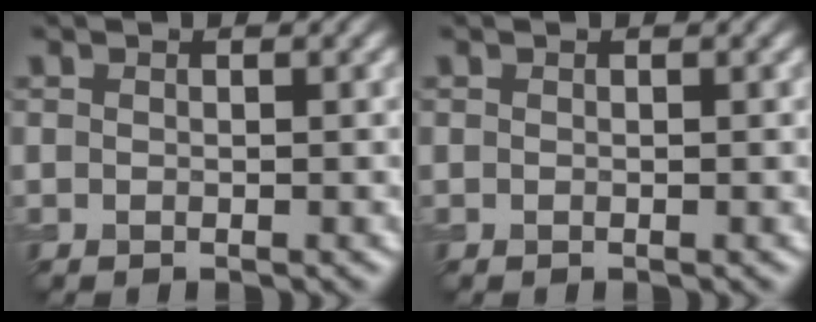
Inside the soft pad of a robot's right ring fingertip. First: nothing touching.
{"total": 0.0}